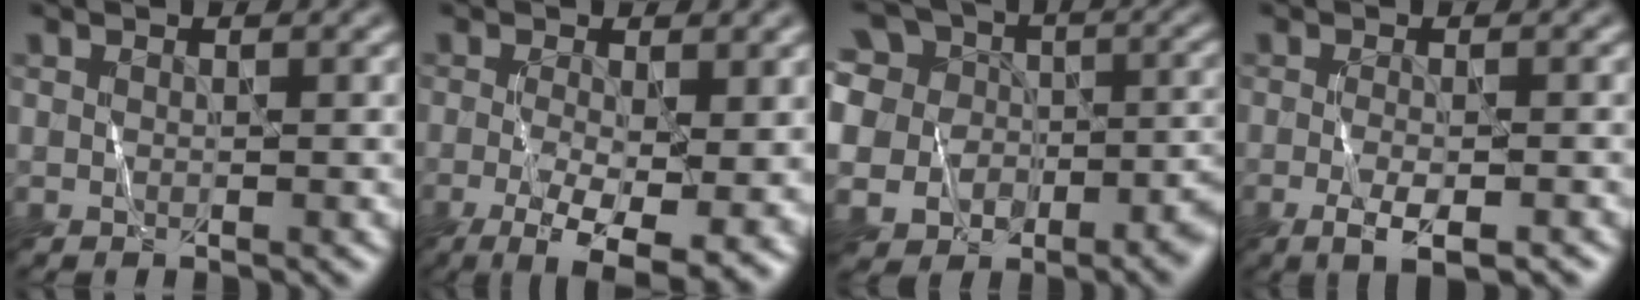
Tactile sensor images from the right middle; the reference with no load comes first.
{"total": 8.7, "force": [-2.7, 3.3, 7.6], "torque": [-0.144, -0.014, -0.036]}
{"total": 14.1, "force": [-1.4, 12.2, 6.9], "torque": [-0.155, 0.006, -0.034]}
{"total": 3.2, "force": [-1.6, 0.8, 2.7], "torque": [-0.051, -0.006, -0.025]}